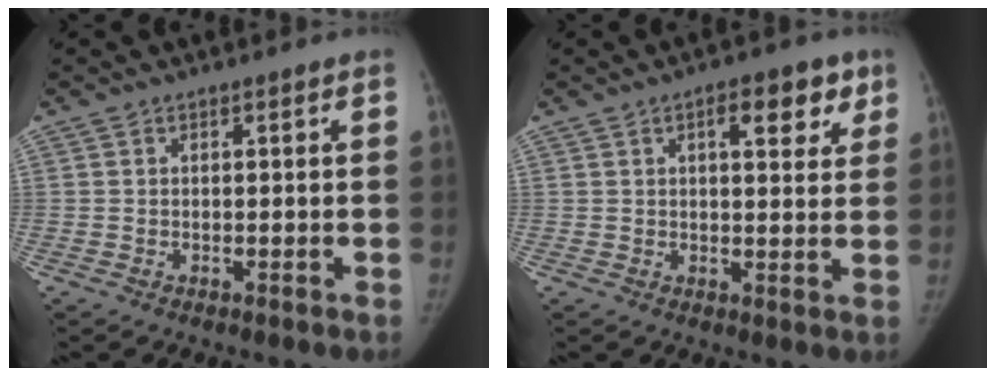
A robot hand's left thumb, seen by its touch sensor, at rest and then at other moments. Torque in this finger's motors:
{"motor_torque": [0.02, 0.03, 0.50, 0.24, 0.00]}